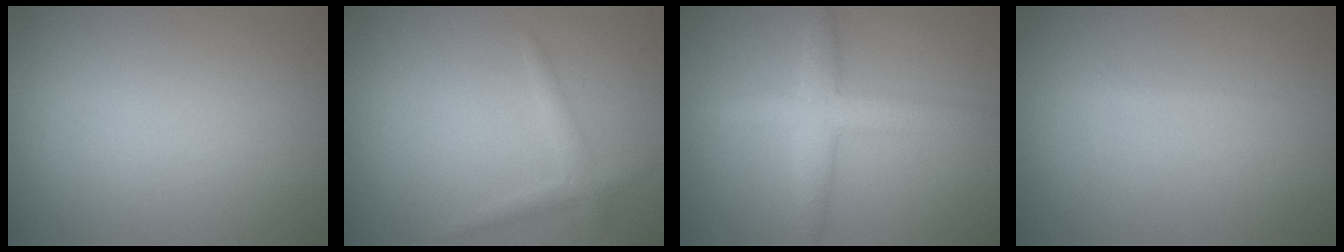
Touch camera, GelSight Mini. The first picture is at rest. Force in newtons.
{"total": 1.6, "press": 1.6, "slide": 0.1}
{"total": 3.8, "press": 3.8, "slide": 0.1}
{"total": 0.6, "press": 0.5, "slide": 0.1}